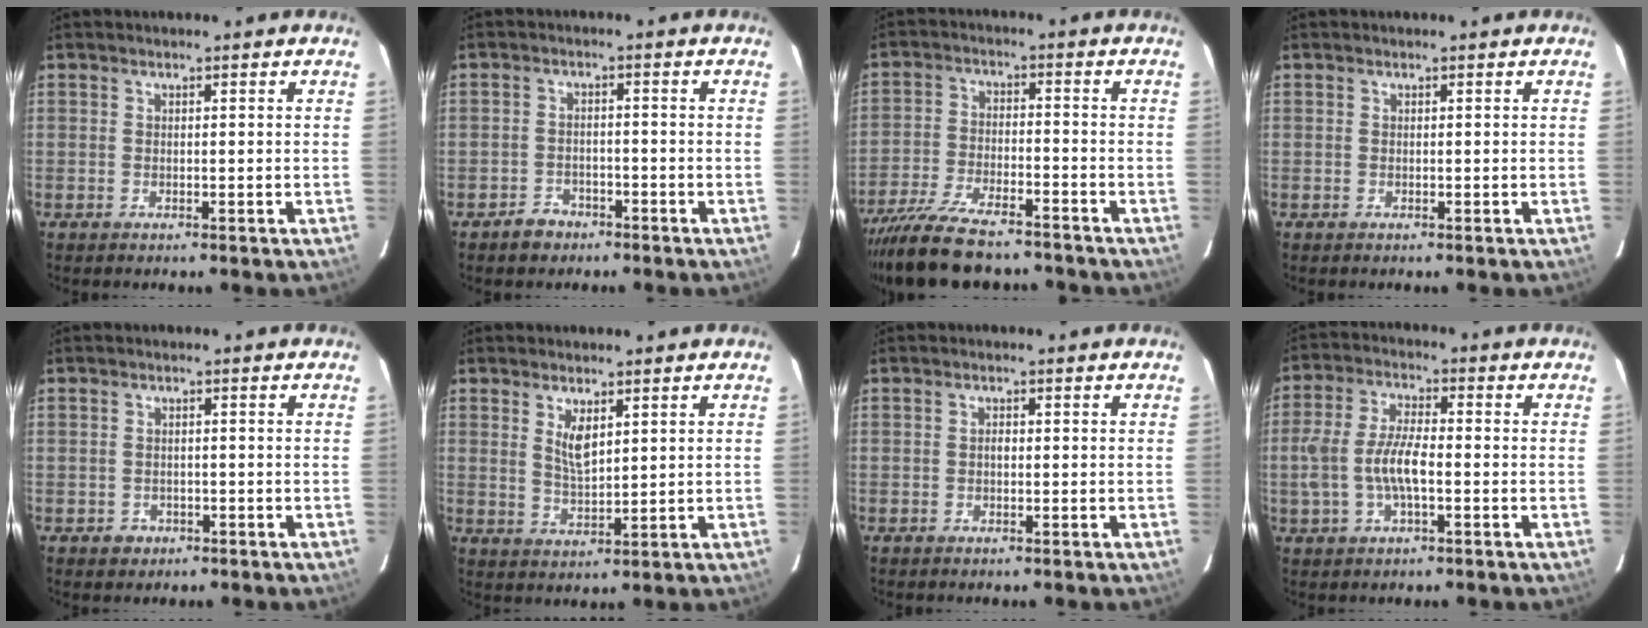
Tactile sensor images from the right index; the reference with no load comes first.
{"total": 3.9, "force": [-2.8, 2.7, 0.5], "torque": [-0.018, 0.014, -0.042]}
{"total": 16.1, "force": [-13.6, 4.2, 7.4], "torque": [-0.160, -0.030, -0.226]}
{"total": 0.0}
{"total": 2.5, "force": [-1.1, 2.2, 0.4], "torque": [-0.011, 0.004, -0.011]}
{"total": 4.6, "force": [2.0, 1.8, 3.8], "torque": [-0.065, -0.004, 0.042]}
{"total": 0.8, "force": [-0.2, 0.6, 0.6], "torque": [-0.010, 0.005, -0.004]}
{"total": 8.6, "force": [-1.9, 3.2, 7.8], "torque": [-0.161, 0.005, -0.033]}